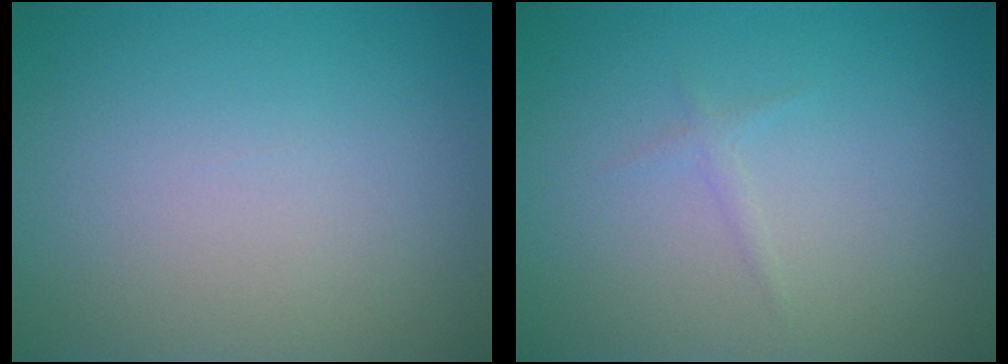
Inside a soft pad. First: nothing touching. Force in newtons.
{"total": 0.6, "press": 0.6, "slide": 0.1}